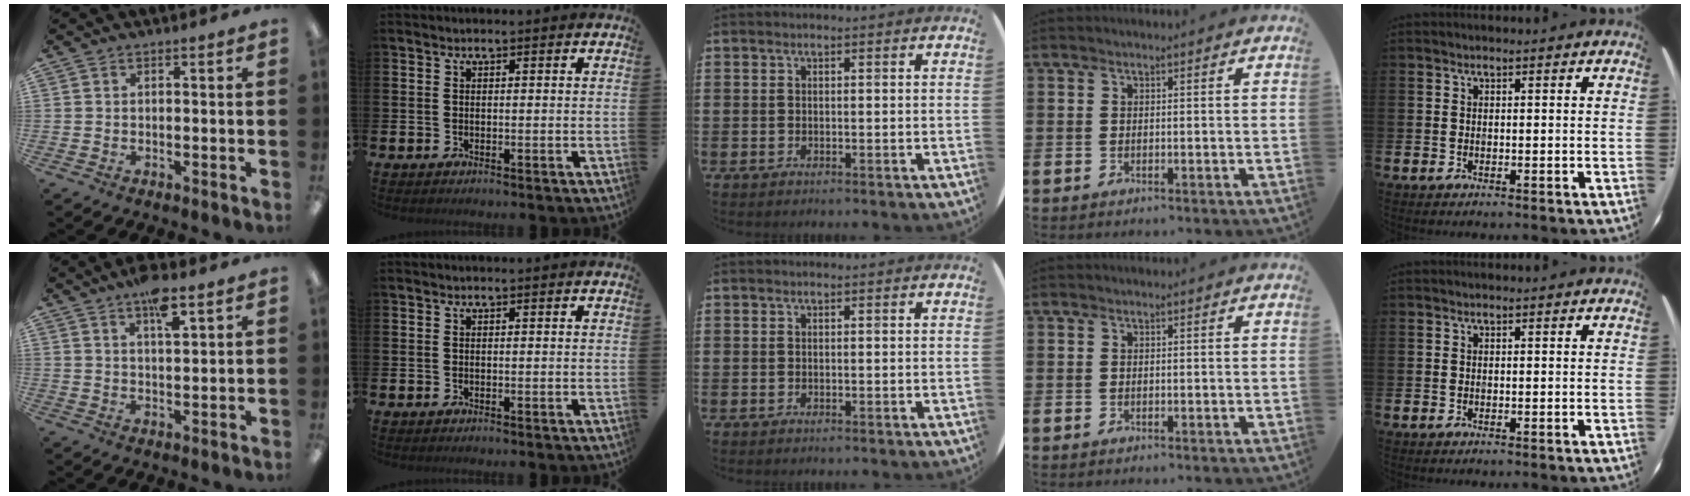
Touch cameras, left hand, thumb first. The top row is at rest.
{"thumb": {"total": 6.8, "force": [4.6, 1.9, 4.7], "torque": [-0.071, -0.023, 0.073]}}